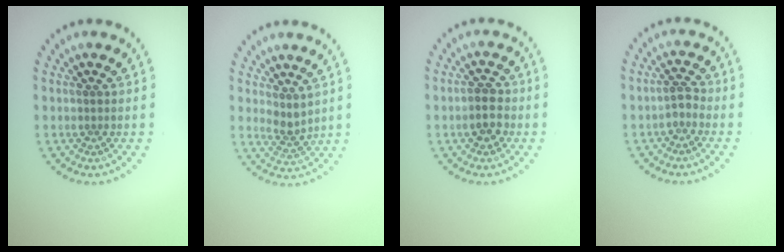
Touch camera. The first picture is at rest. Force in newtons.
{"total": 2.0, "press": 1.5, "slide": 1.4}
{"total": 2.3, "press": 2.2, "slide": 0.6}
{"total": 1.2, "press": 1.0, "slide": 0.7}